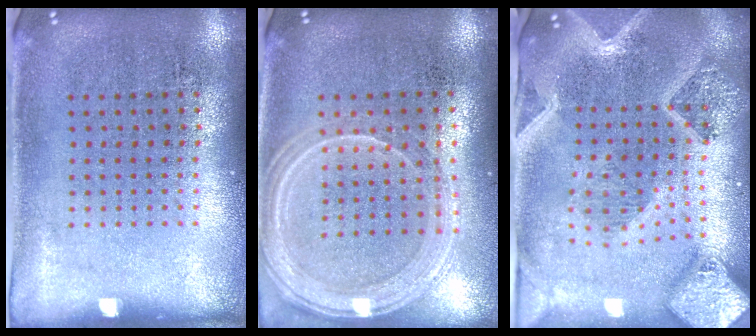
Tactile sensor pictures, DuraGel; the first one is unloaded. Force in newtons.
{"total": 1.4, "press": 1.3, "slide": 0.2}
{"total": 3.7, "press": 3.0, "slide": 2.2}